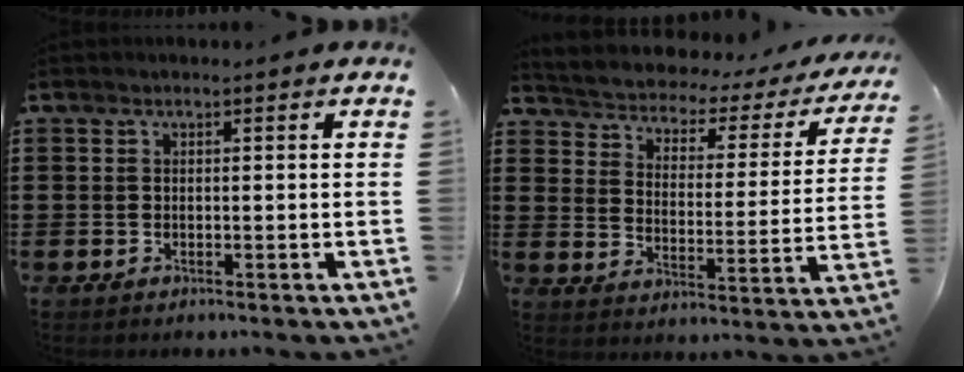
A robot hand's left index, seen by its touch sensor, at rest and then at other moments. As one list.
[{"total": 1.8, "force": [1.5, 1.0, 0.4], "torque": [-0.026, -0.021, 0.012]}]